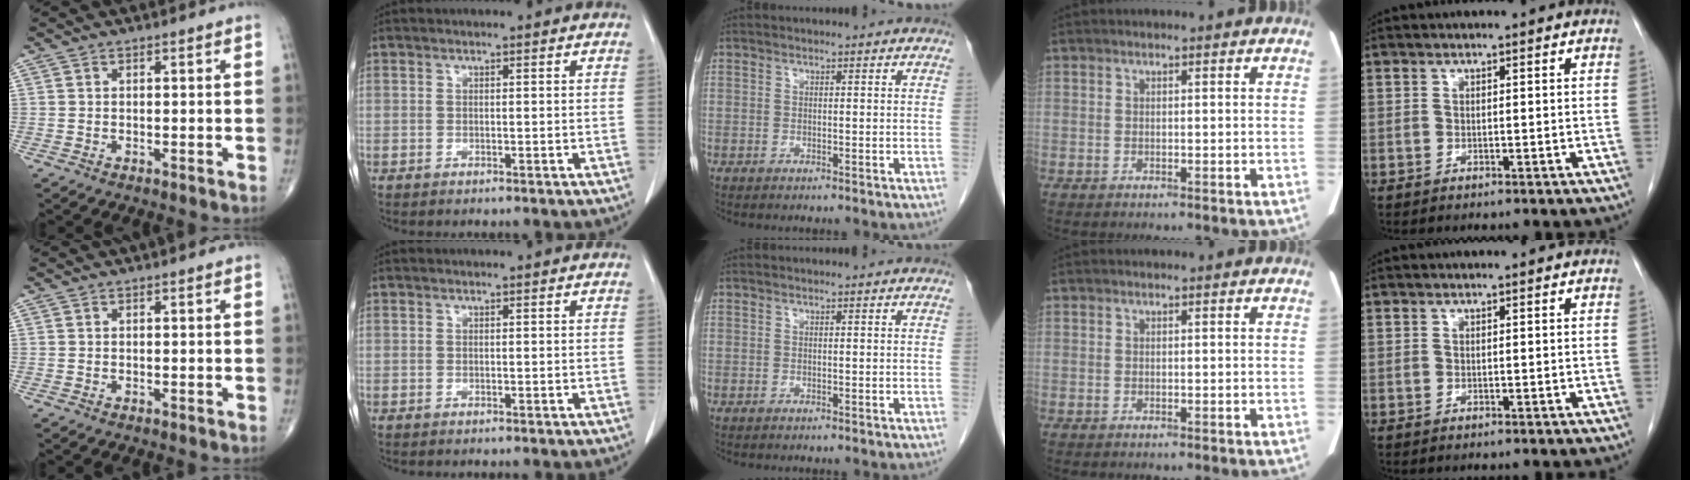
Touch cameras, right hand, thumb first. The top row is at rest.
{}